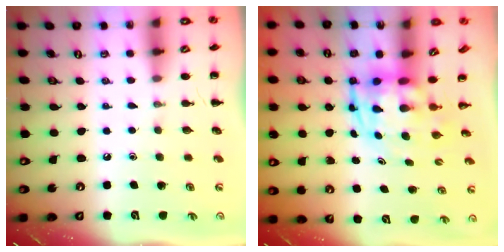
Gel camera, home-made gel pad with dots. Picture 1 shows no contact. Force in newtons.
{"total": 3.9, "press": 3.6, "slide": 1.4}